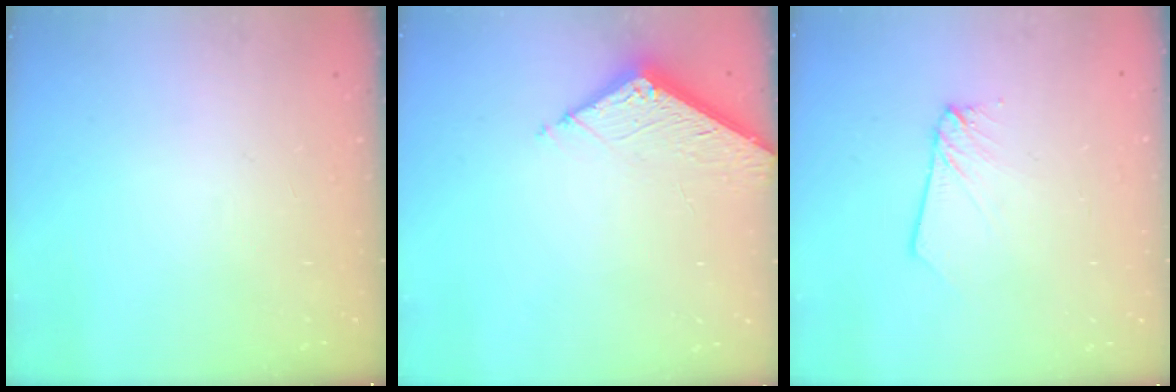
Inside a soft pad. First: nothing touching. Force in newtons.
{"total": 6.7, "press": 6.7, "slide": 0.2}
{"total": 3.1, "press": 3.0, "slide": 0.3}